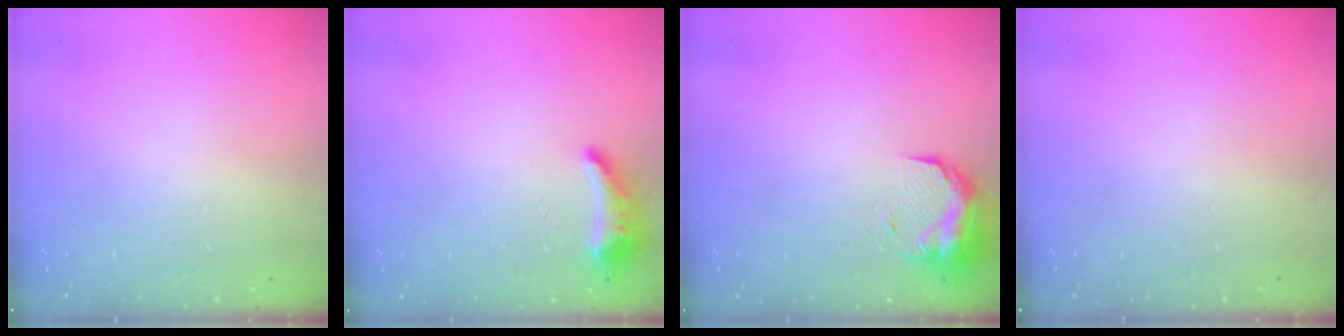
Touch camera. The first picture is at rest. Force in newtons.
{"total": 8.5, "press": 8.4, "slide": 1.6}
{"total": 9.7, "press": 9.6, "slide": 0.9}
{"total": 0.0}